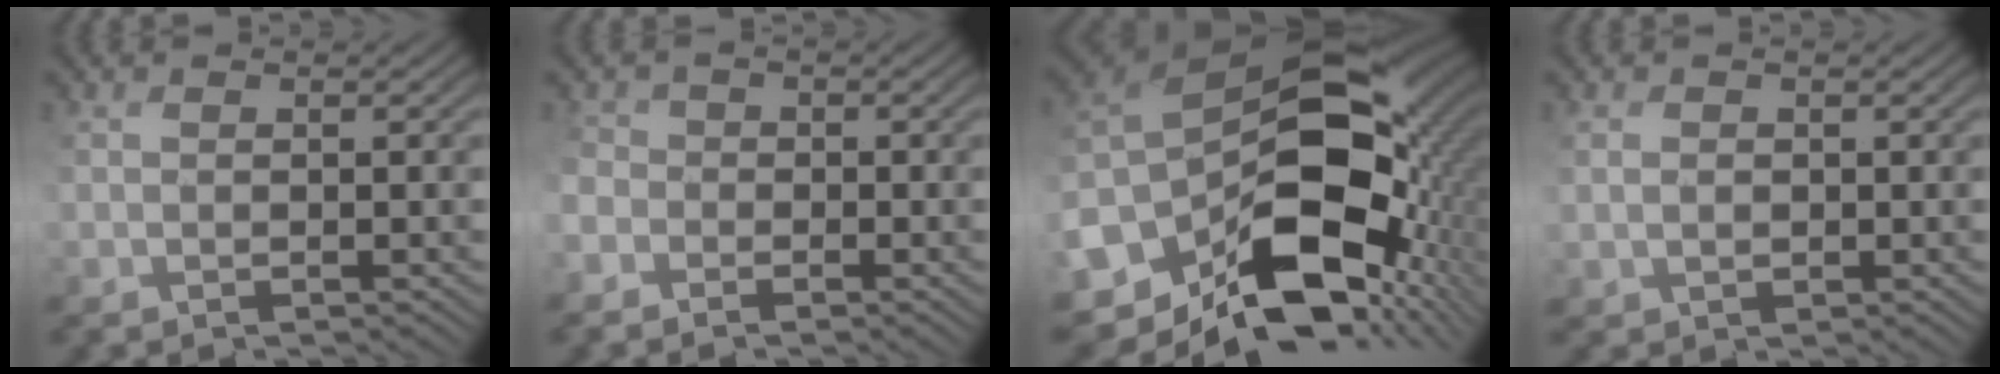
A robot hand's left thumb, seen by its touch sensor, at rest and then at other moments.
{"total": 4.2, "force": [-2.5, 3.2, 1.3], "torque": [-0.038, -0.007, -0.046]}
{"total": 17.8, "force": [-5.2, 12.1, 12.0], "torque": [-0.248, -0.031, -0.079]}
{"total": 1.1, "force": [0.8, 0.6, -0.3], "torque": [0.009, 0.004, 0.018]}